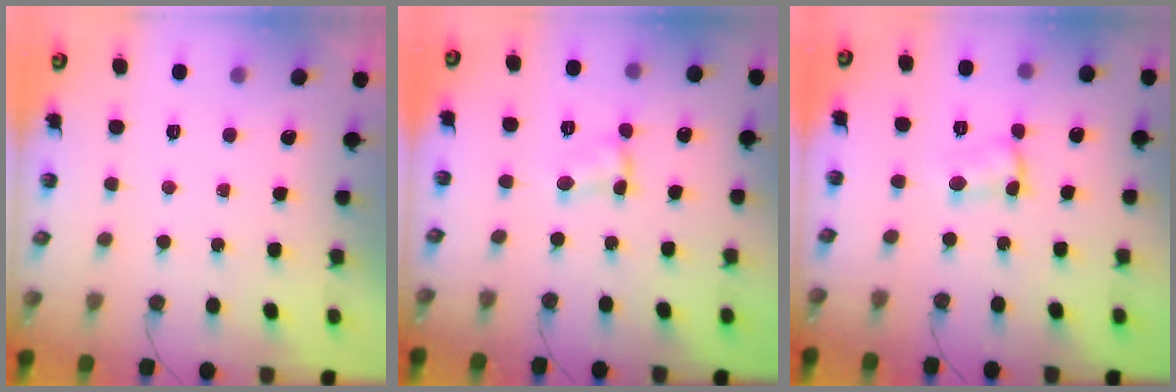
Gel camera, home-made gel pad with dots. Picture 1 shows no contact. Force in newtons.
{"total": 2.1, "press": 2.1, "slide": 0.3}
{"total": 2.6, "press": 2.6, "slide": 0.5}